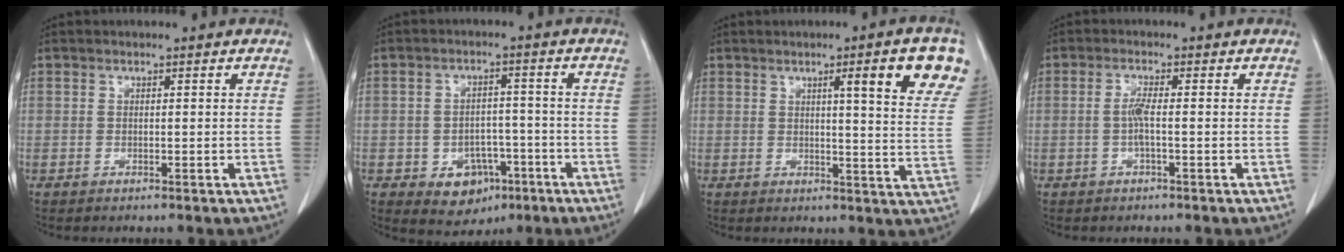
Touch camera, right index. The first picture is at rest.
{"total": 7.1, "force": [-3.2, 5.3, 3.5], "torque": [-0.049, 0.009, -0.038]}
{"total": 11.7, "force": [5.8, 0.2, 10.1], "torque": [-0.125, -0.012, 0.059]}
{"total": 2.3, "force": [-0.4, 0.0, 2.3], "torque": [-0.044, 0.002, -0.007]}